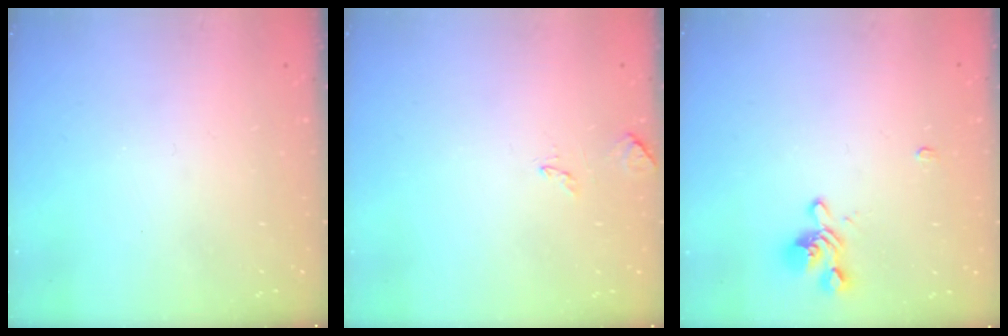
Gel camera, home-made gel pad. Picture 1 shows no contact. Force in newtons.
{"total": 4.9, "press": 4.8, "slide": 0.8}
{"total": 2.9, "press": 2.7, "slide": 1.0}